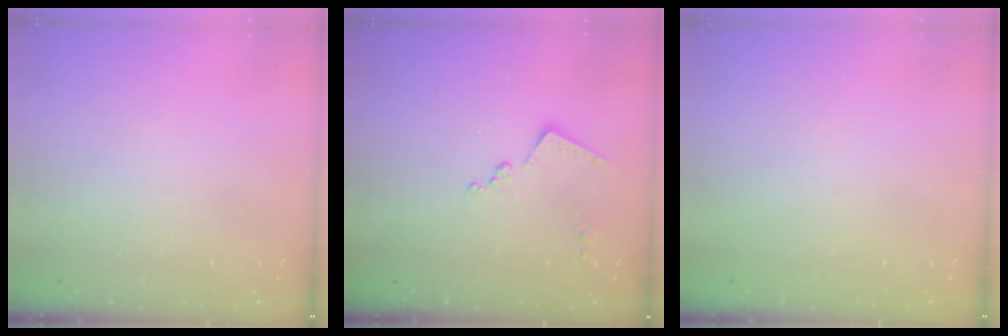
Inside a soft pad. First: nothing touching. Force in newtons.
{"total": 9.0, "press": 9.0, "slide": 0.4}
{"total": 1.1, "press": 1.0, "slide": 0.1}